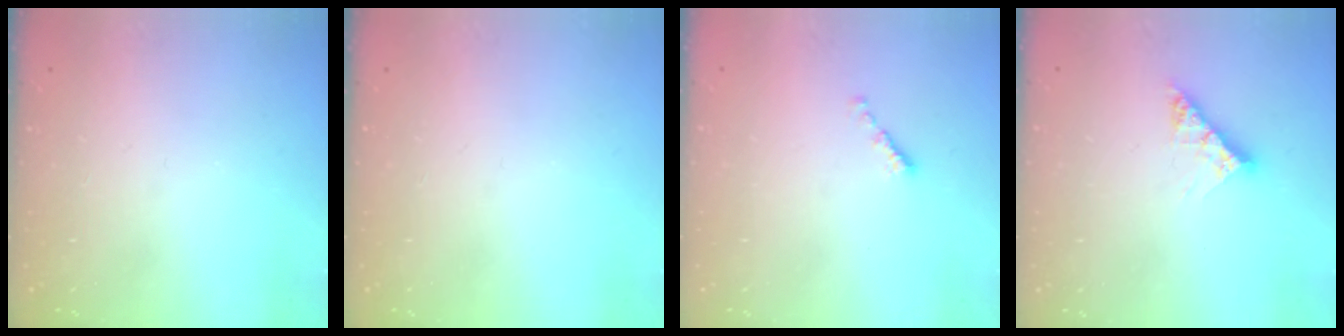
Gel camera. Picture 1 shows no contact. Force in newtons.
{"total": 0.0}
{"total": 0.7, "press": 0.5, "slide": 0.4}
{"total": 7.6, "press": 7.6, "slide": 0.7}